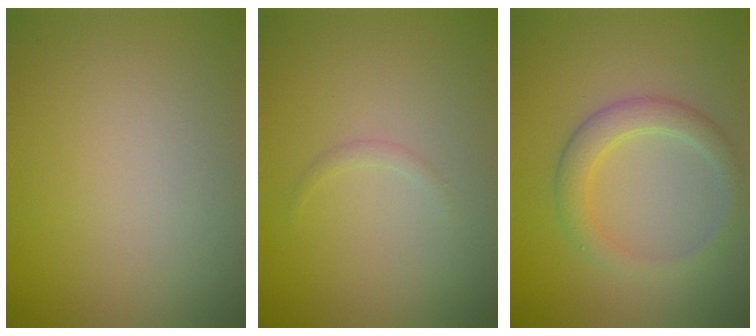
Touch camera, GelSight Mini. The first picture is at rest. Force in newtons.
{"total": 0.5, "press": 0.5, "slide": 0.0}
{"total": 2.9, "press": 2.9, "slide": 0.4}